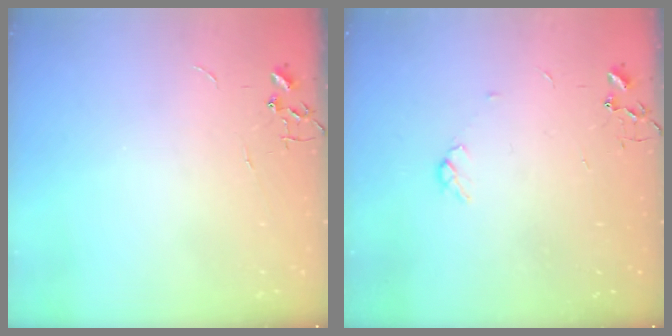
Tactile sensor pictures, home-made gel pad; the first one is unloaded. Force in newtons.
{"total": 2.9, "press": 2.8, "slide": 0.5}